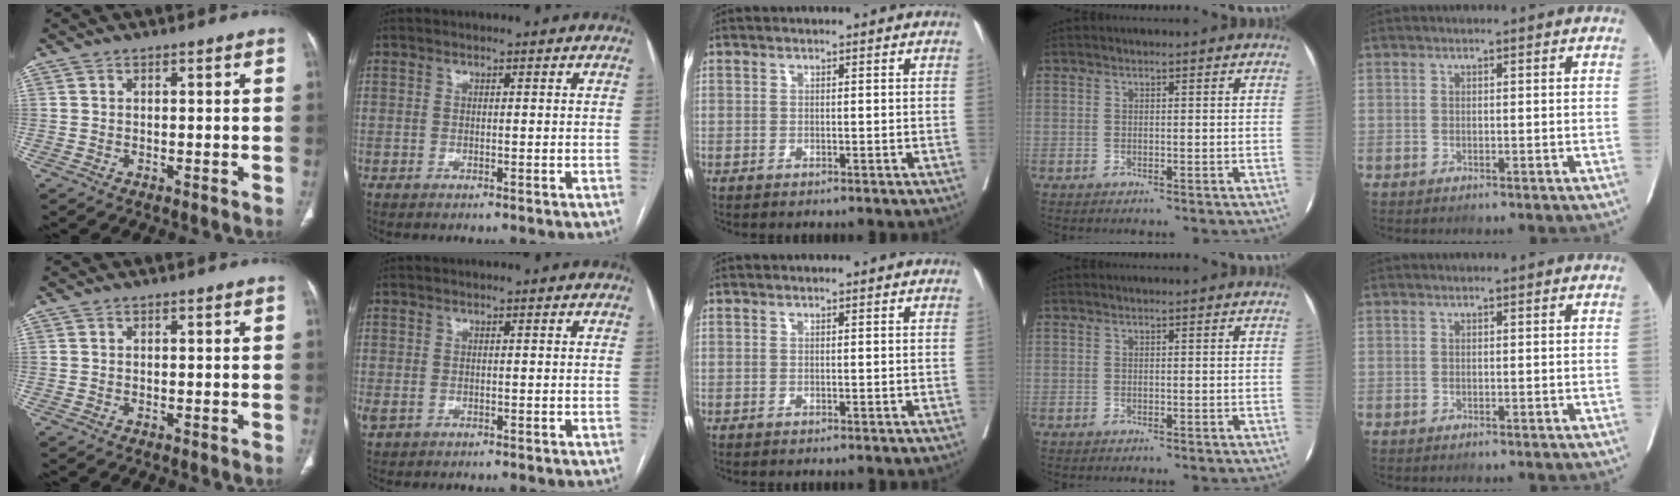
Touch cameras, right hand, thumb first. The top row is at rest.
{"index": {"total": 1.1, "force": [-0.1, 0.9, 0.7], "torque": [-0.018, -0.001, 0.004]}}